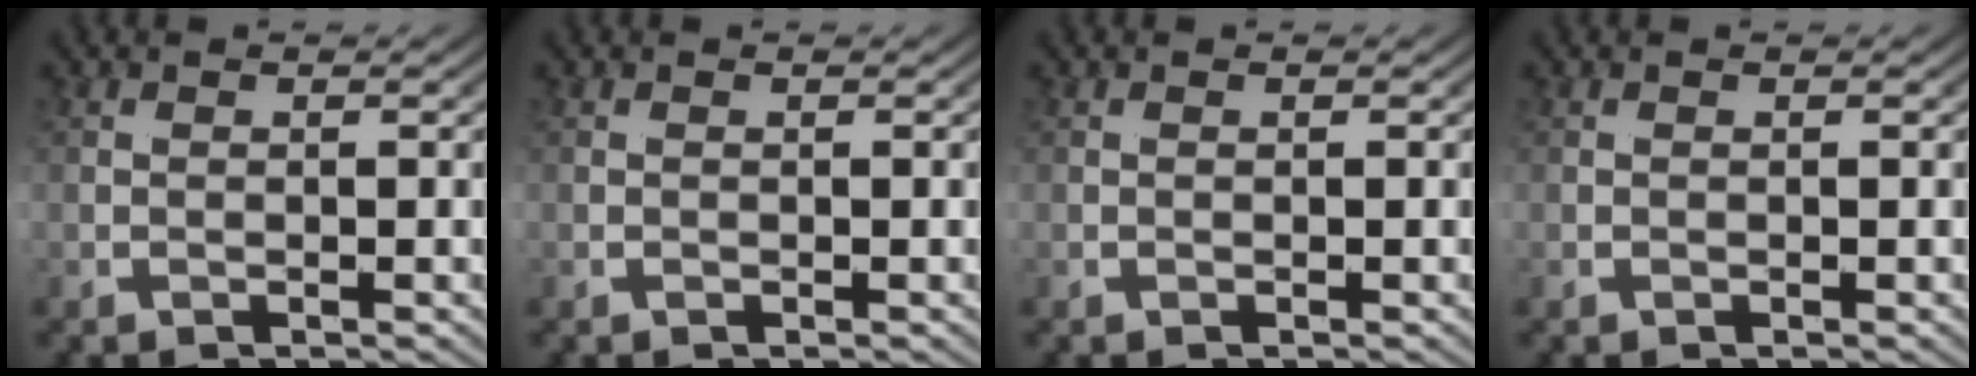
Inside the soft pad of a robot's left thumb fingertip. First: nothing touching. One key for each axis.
{"total": 0.0}
{"total": 0.0}
{"total": 0.0}